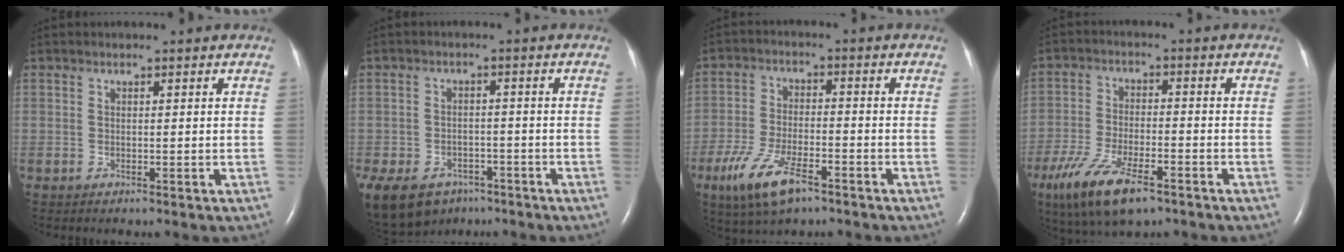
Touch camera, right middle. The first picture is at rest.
{"total": 18.3, "force": [-10.6, 12.8, 7.6], "torque": [-0.247, -0.014, -0.152]}
{"total": 9.6, "force": [-5.7, 3.1, 7.2], "torque": [-0.151, -0.015, -0.101]}
{"total": 12.0, "force": [-7.5, 3.7, 8.7], "torque": [-0.170, -0.022, -0.130]}